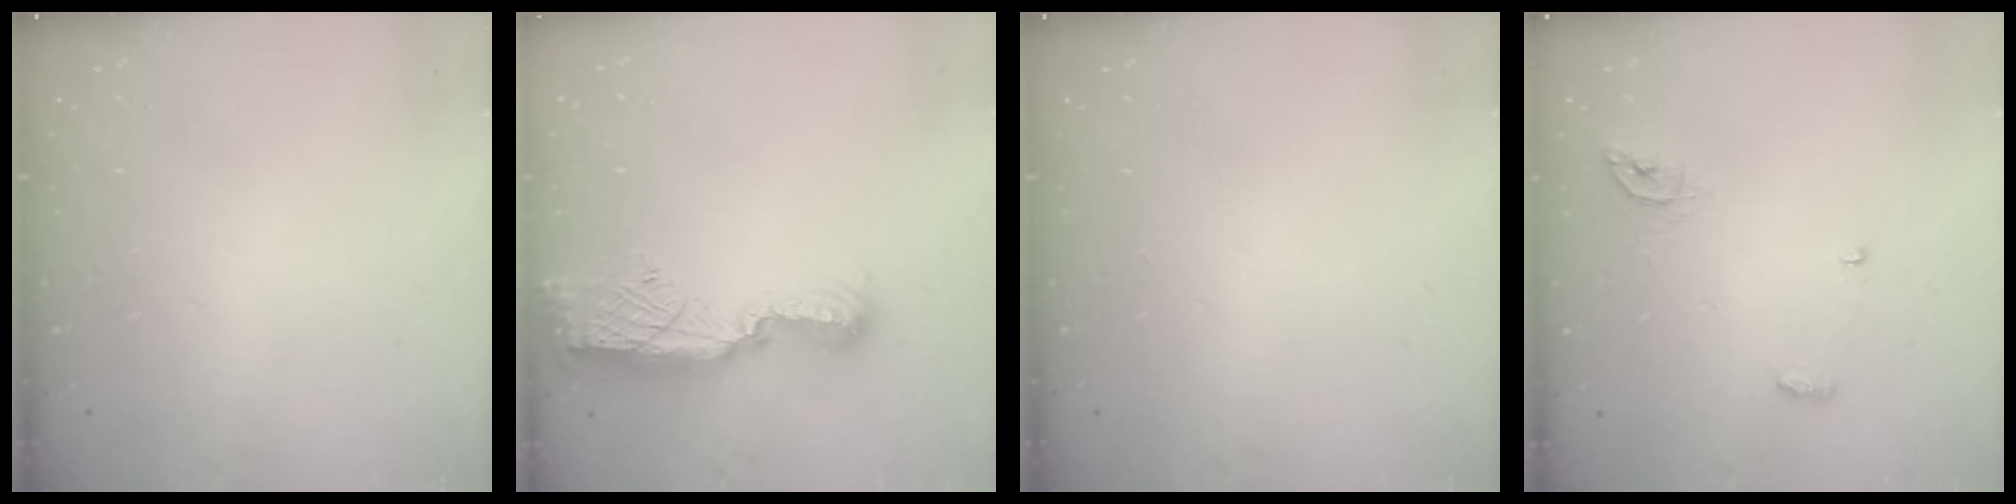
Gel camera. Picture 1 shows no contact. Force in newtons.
{"total": 13.3, "press": 12.2, "slide": 5.5}
{"total": 0.0}
{"total": 4.8, "press": 4.8, "slide": 0.4}